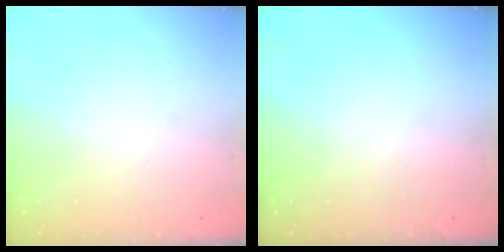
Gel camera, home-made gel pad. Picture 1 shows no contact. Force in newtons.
{"total": 0.0}